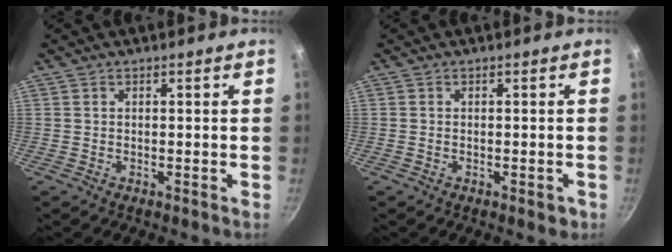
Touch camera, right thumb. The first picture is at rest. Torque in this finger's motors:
{"motor_torque": [0.35, -0.12, -0.26, 0.12, 0.04]}